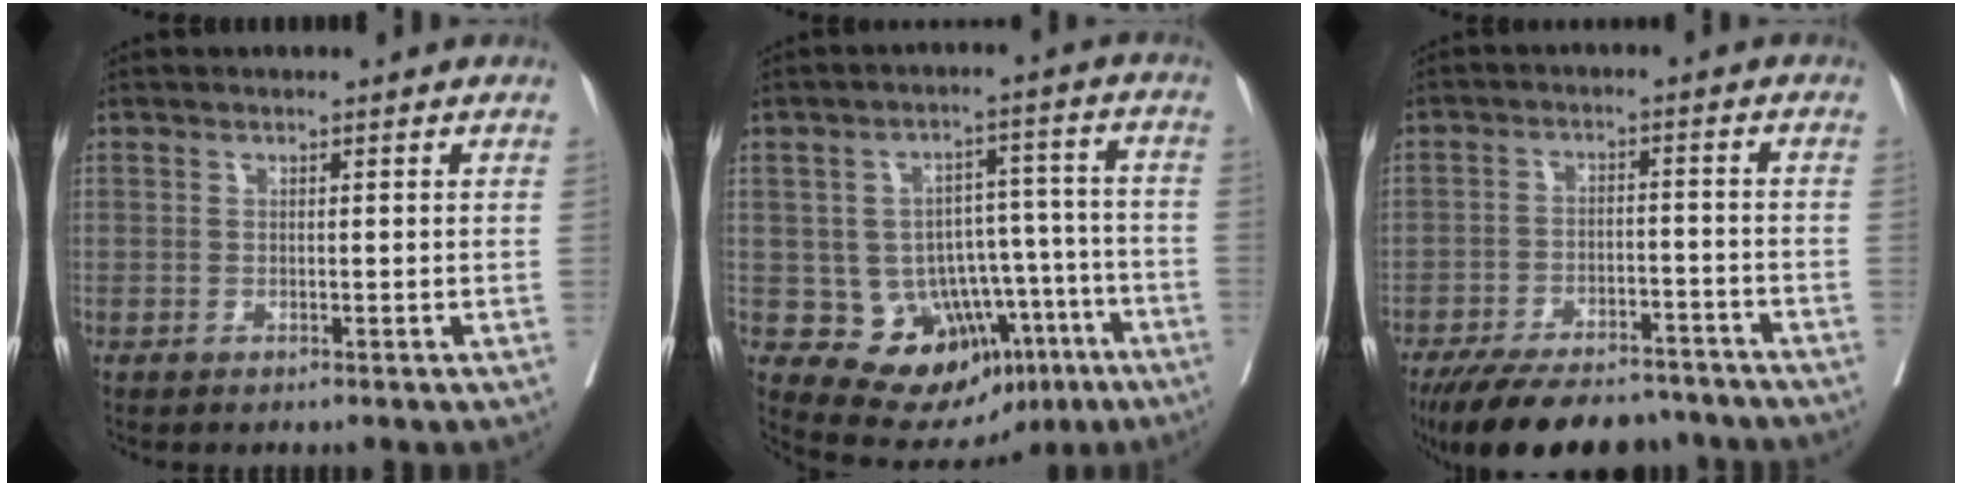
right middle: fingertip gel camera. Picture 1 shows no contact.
{"total": 14.9, "force": [-6.9, 10.3, 8.2], "torque": [-0.092, 0.039, -0.082]}
{"total": 16.3, "force": [-13.8, 5.9, 6.5], "torque": [-0.124, -0.005, -0.200]}